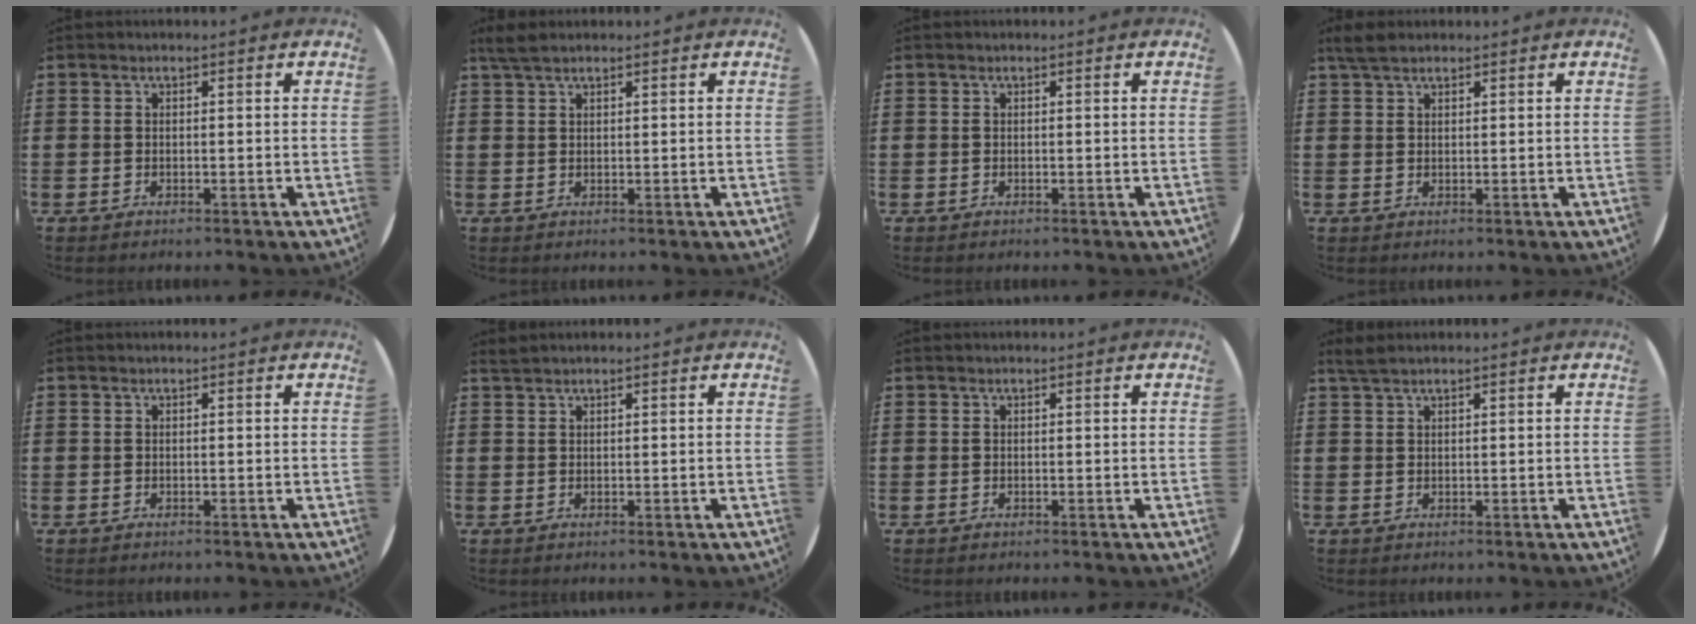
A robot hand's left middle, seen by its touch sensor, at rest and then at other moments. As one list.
[{"total": 1.7, "force": [1.5, 0.2, 0.7], "torque": [-0.016, 0.002, 0.027]}, {"total": 0.0}, {"total": 2.5, "force": [2.1, 0.9, 1.2], "torque": [-0.029, 0.006, 0.039]}, {"total": 0.0}, {"total": 0.7, "force": [0.7, -0.1, 0.0], "torque": [-0.001, 0.000, 0.014]}, {"total": 0.0}, {"total": 1.4, "force": [1.2, 0.1, 0.7], "torque": [-0.015, 0.002, 0.023]}]